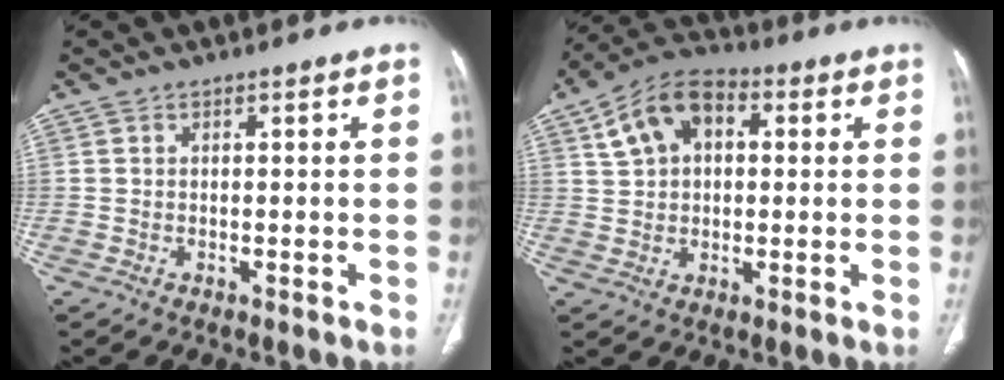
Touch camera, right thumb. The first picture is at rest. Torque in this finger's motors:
{"motor_torque": [-0.64, 0.94, 0.45, 0.82, 0.17]}